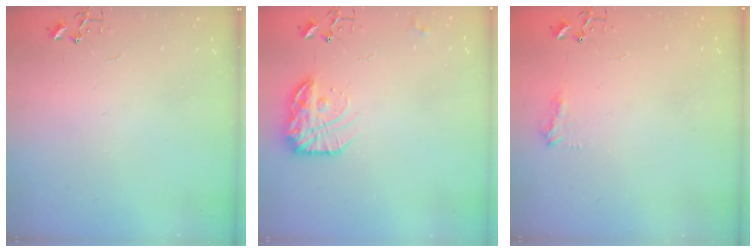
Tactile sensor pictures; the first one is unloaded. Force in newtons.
{"total": 15.4, "press": 15.3, "slide": 0.8}
{"total": 7.9, "press": 7.9, "slide": 0.6}